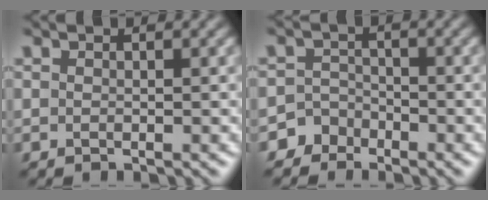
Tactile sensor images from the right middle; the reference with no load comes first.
{"total": 3.2, "force": [-2.5, 2.0, -0.2], "torque": [0.033, 0.008, -0.049]}